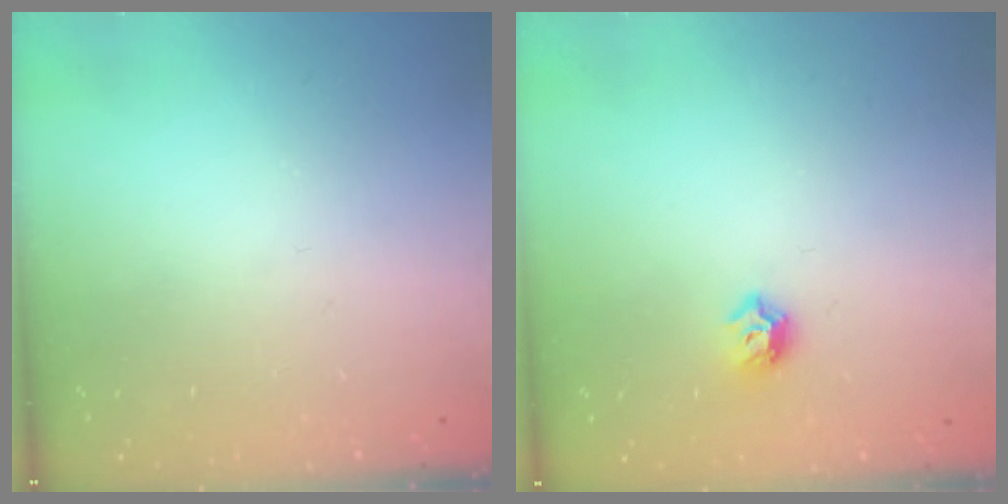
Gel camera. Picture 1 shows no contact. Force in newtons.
{"total": 5.6, "press": 5.5, "slide": 0.9}